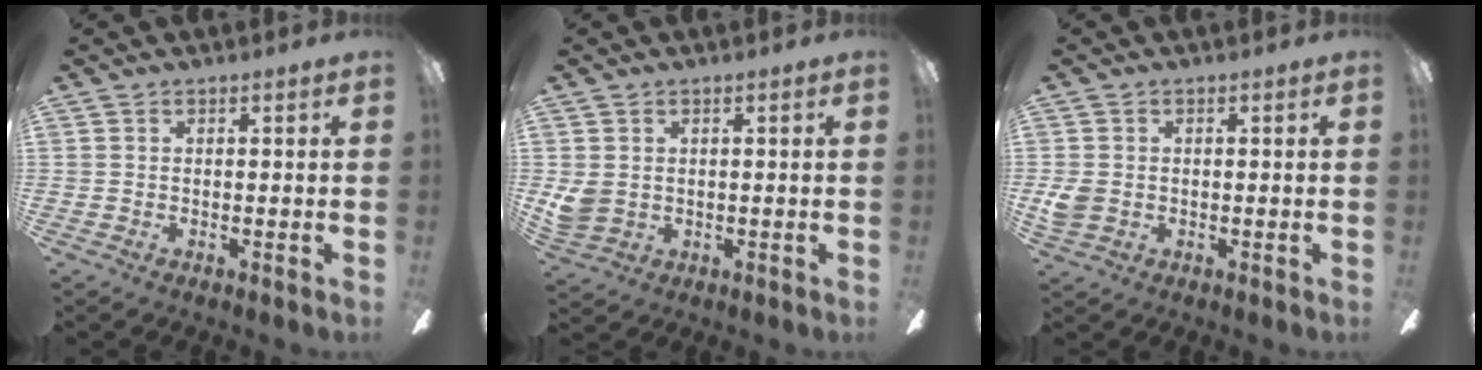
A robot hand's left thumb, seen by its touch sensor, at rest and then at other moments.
{"total": 4.5, "force": [1.0, 3.8, 2.1], "torque": [-0.040, 0.001, 0.022]}
{"total": 4.3, "force": [-0.2, 3.6, 2.3], "torque": [-0.031, 0.002, -0.005]}